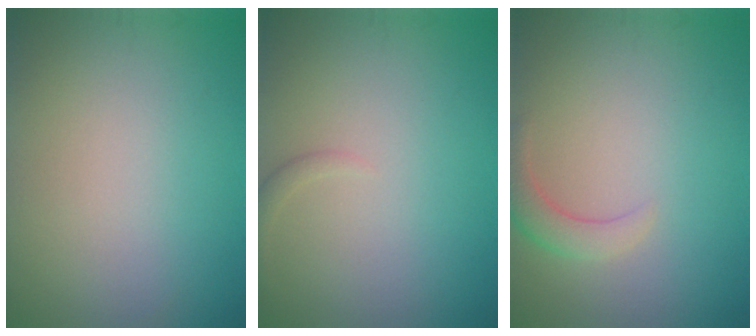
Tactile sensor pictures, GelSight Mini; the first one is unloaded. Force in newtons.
{"total": 0.8, "press": 0.8, "slide": 0.1}
{"total": 2.3, "press": 2.3, "slide": 0.3}